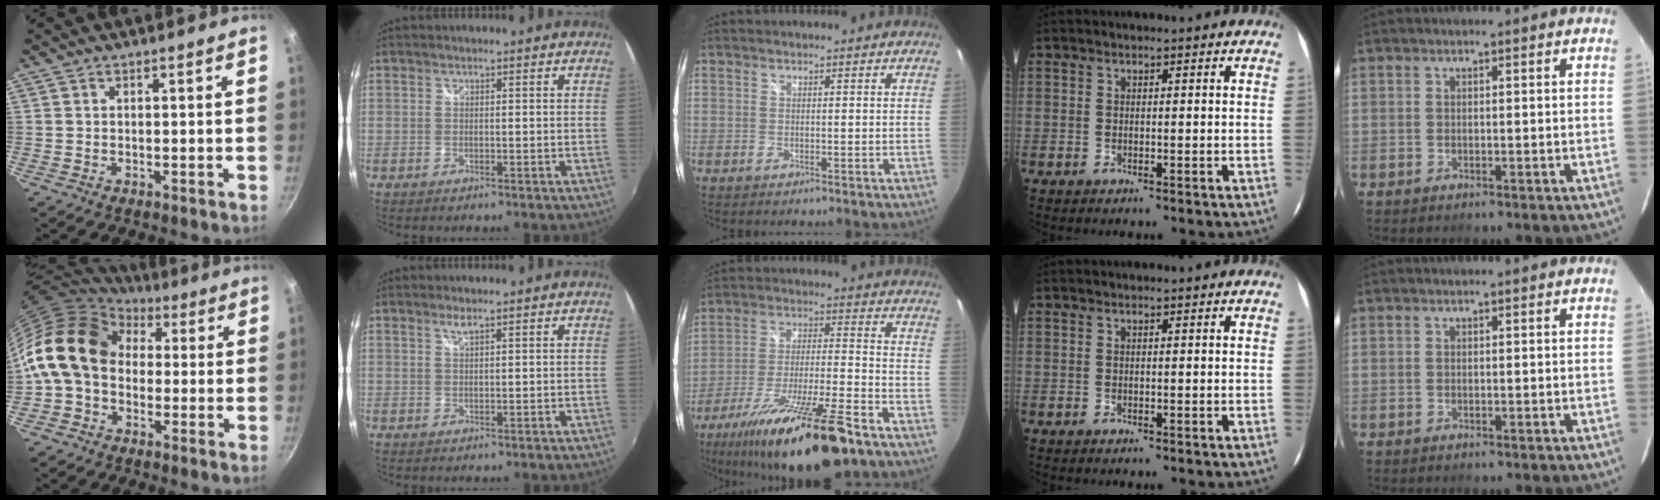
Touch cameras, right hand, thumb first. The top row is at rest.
{"thumb": {"total": 17.2, "force": [1.9, 13.3, 10.7], "torque": [-0.188, 0.037, 0.016]}, "index": {"total": 1.3, "force": [1.0, 0.0, 0.8], "torque": [-0.014, 0.002, 0.017]}, "middle": {"total": 22.4, "force": [-16.1, 3.3, 15.2], "torque": [-0.280, -0.044, -0.264]}}